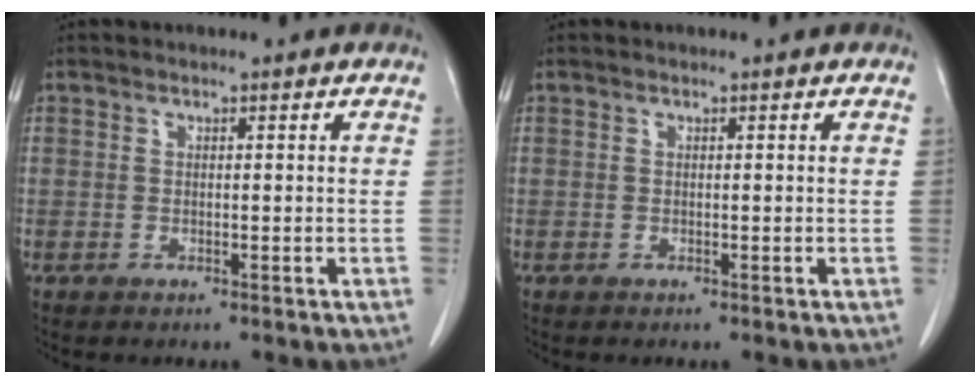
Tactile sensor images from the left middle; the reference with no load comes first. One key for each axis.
{"total": 0.0}